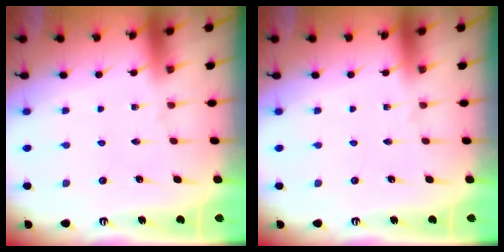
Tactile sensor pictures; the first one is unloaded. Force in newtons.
{"total": 0.0}